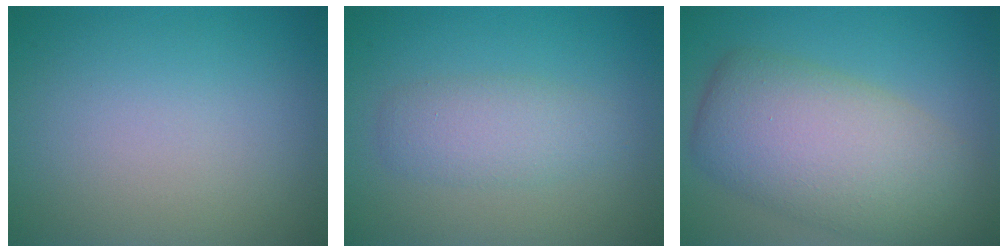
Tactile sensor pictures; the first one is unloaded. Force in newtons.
{"total": 2.8, "press": 2.8, "slide": 0.1}
{"total": 9.0, "press": 9.0, "slide": 0.7}